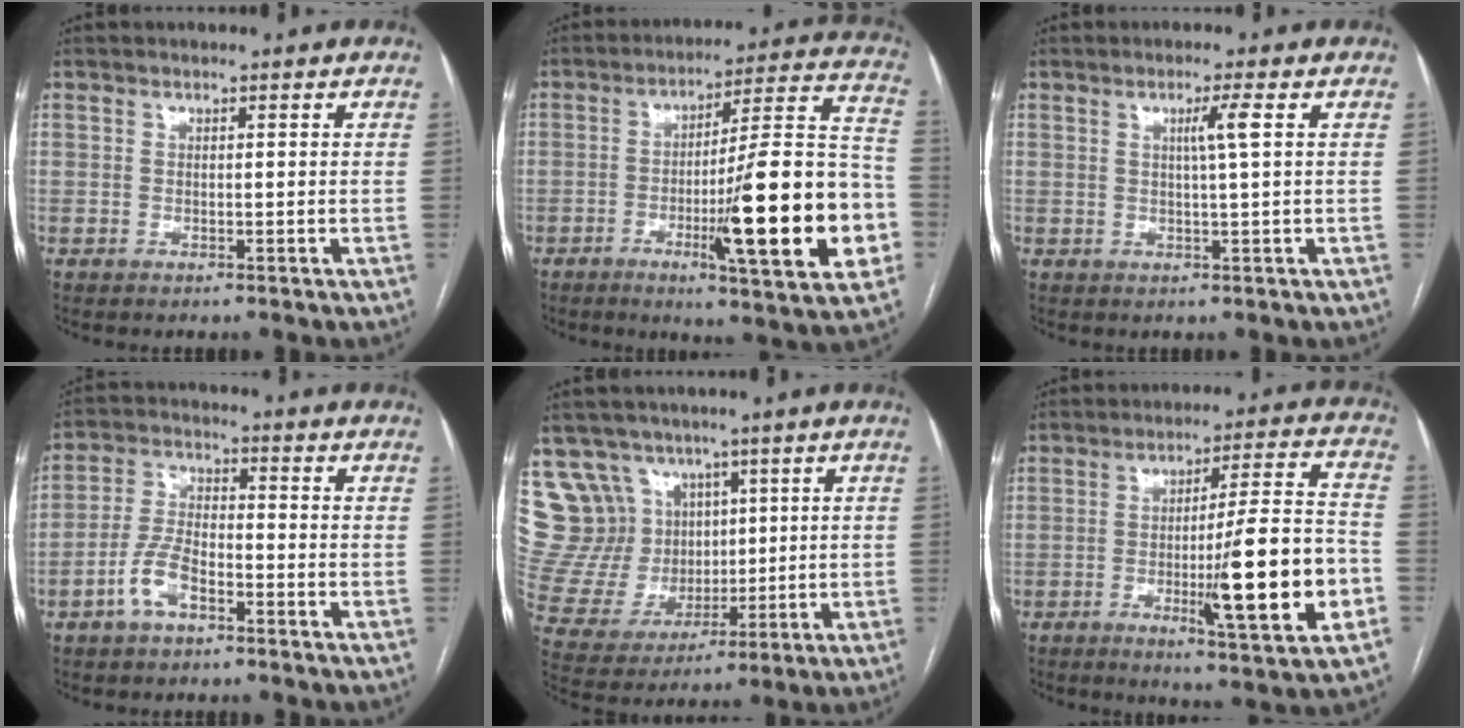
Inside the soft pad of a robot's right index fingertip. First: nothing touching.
{"total": 22.4, "force": [-6.1, 1.8, 21.5], "torque": [-0.270, 0.003, -0.087]}
{"total": 2.9, "force": [0.8, -0.7, 2.7], "torque": [-0.048, -0.002, 0.014]}
{"total": 6.3, "force": [-3.3, 2.9, 4.6], "torque": [-0.101, 0.012, -0.064]}
{"total": 13.3, "force": [7.4, 10.7, 2.8], "torque": [-0.078, 0.055, 0.168]}
{"total": 15.9, "force": [-4.4, 0.7, 15.3], "torque": [-0.230, -0.010, -0.064]}